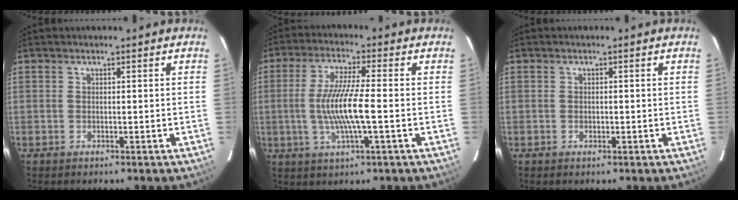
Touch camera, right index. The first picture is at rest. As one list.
[{"total": 9.8, "force": [-1.5, 0.4, 9.7], "torque": [-0.187, -0.007, -0.029]}, {"total": 0.7, "force": [-0.3, 0.6, 0.3], "torque": [-0.003, -0.001, -0.004]}]